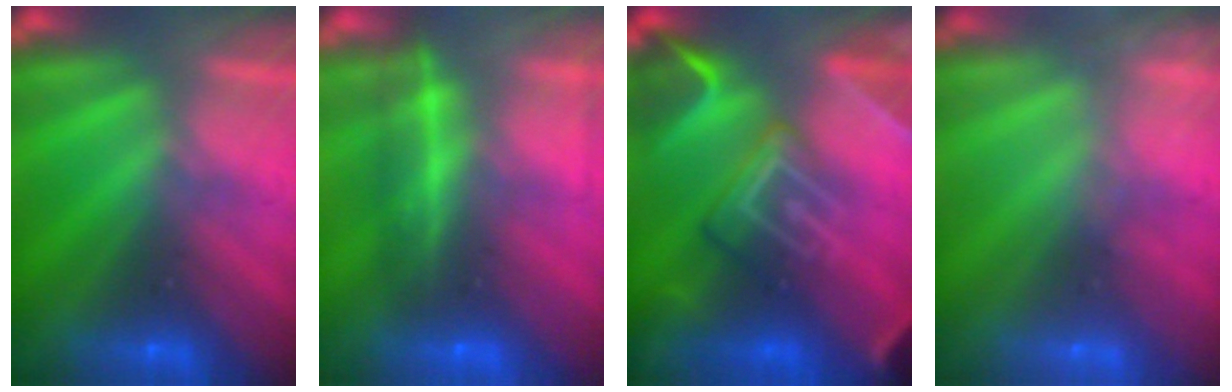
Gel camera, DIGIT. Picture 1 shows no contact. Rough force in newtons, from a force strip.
{"total": 2.1}
{"total": 9.1}
{"total": 2.5}